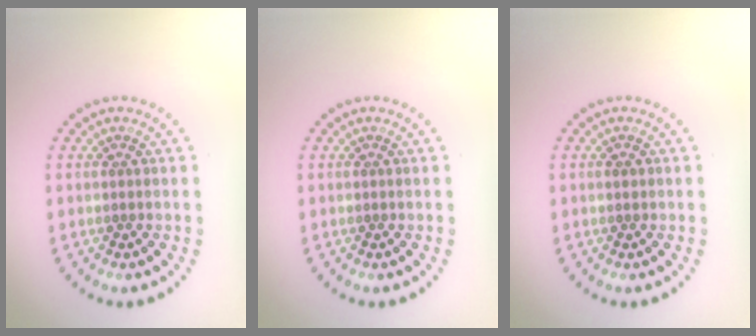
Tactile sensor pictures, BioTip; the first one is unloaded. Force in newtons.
{"total": 0.0}
{"total": 0.7, "press": 0.7, "slide": 0.0}